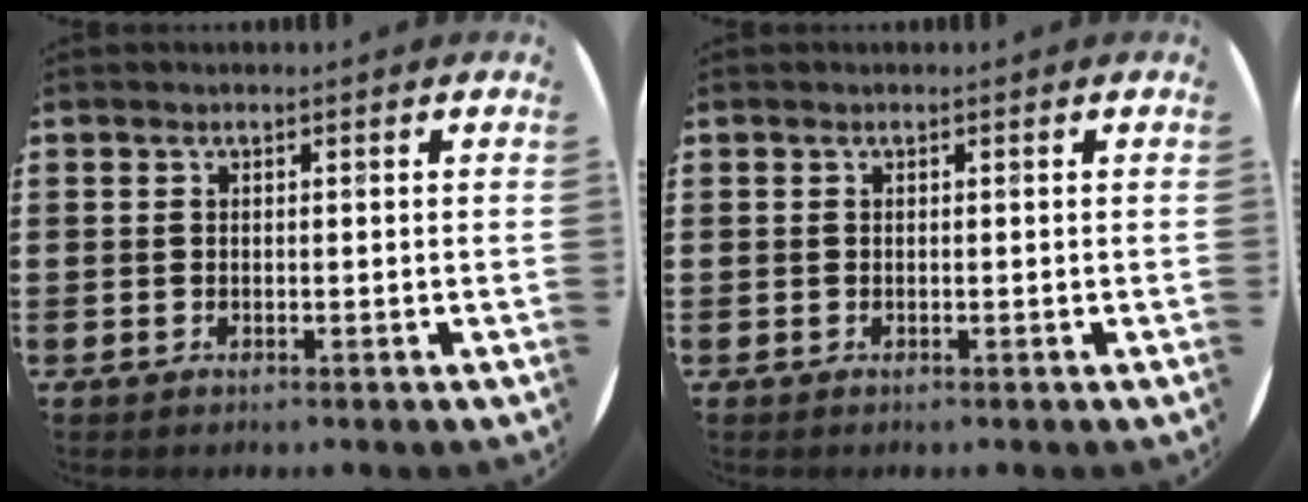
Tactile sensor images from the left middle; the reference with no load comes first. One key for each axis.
{"total": 0.0}